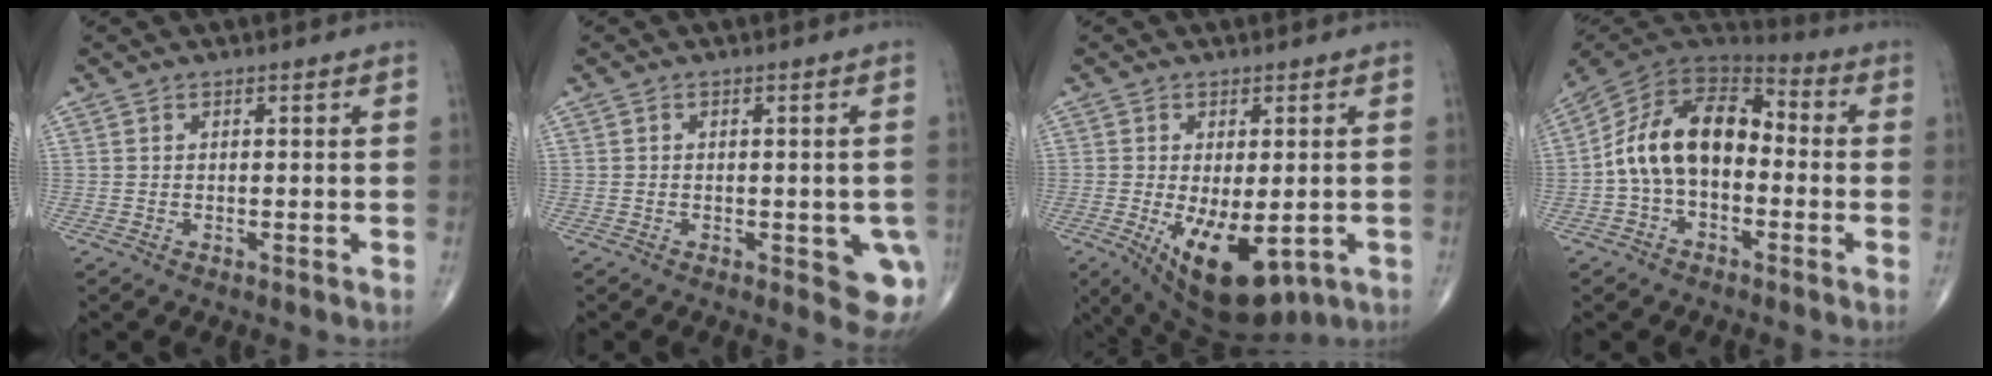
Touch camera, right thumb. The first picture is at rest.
{"total": 6.8, "force": [-2.0, 2.9, 5.9], "torque": [-0.040, -0.007, -0.022]}
{"total": 13.2, "force": [-4.1, 6.2, 10.9], "torque": [-0.171, -0.016, -0.041]}
{"total": 15.4, "force": [-1.6, 10.0, 11.6], "torque": [-0.186, 0.049, -0.041]}